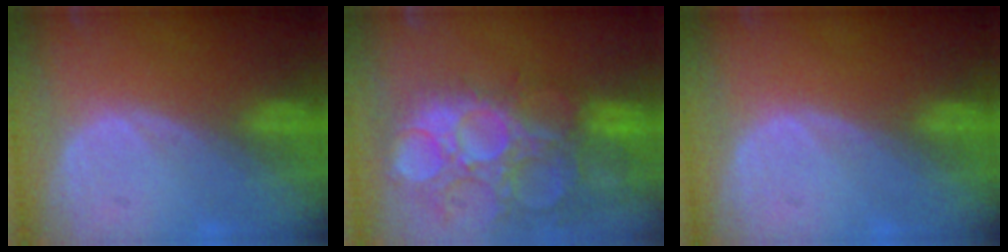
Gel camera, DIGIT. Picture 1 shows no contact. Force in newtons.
{"total": 15.1, "press": 12.7, "slide": 8.3}
{"total": 0.0}